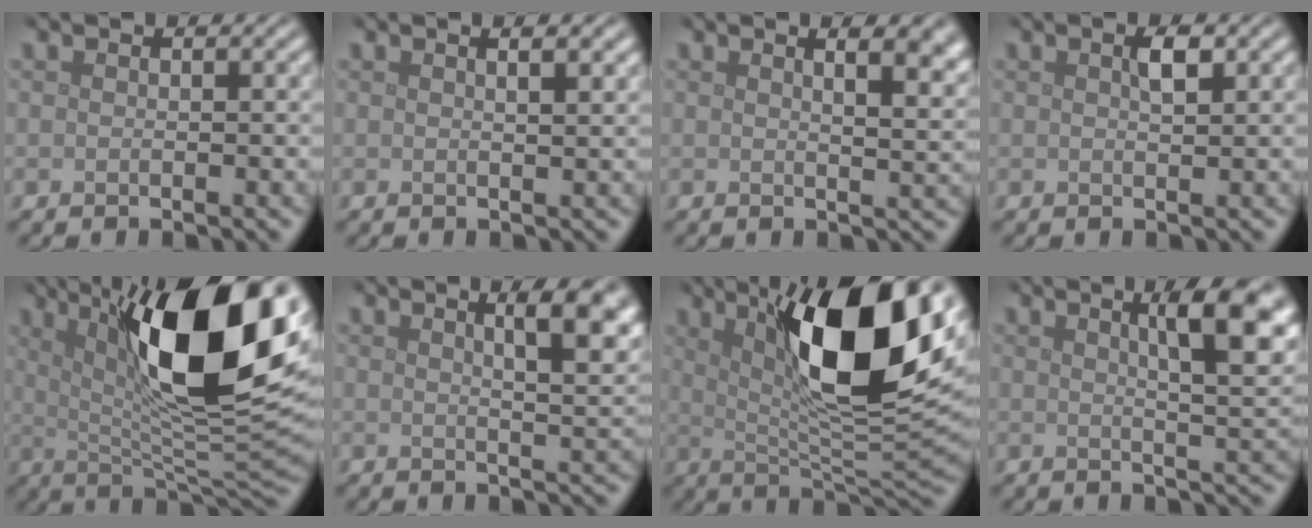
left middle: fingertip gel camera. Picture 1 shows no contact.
{"total": 2.1, "force": [1.2, 0.7, 1.5], "torque": [-0.013, 0.007, 0.003]}
{"total": 7.3, "force": [3.8, 3.3, 5.3], "torque": [-0.023, 0.033, 0.029]}
{"total": 1.5, "force": [0.7, 0.4, 1.2], "torque": [-0.025, 0.002, 0.013]}
{"total": 16.0, "force": [5.4, 5.1, 14.2], "torque": [-0.216, 0.000, 0.082]}
{"total": 6.6, "force": [3.1, 2.1, 5.5], "torque": [-0.040, 0.018, 0.037]}
{"total": 13.6, "force": [4.8, 3.9, 12.1], "torque": [-0.184, 0.002, 0.079]}
{"total": 8.1, "force": [3.2, 2.1, 7.2], "torque": [-0.073, 0.016, 0.044]}